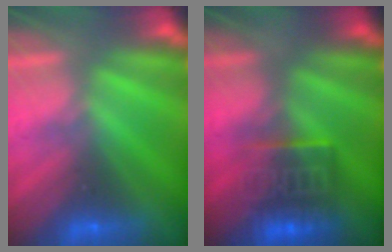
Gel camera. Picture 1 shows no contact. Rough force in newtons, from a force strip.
{"total": 7.3}